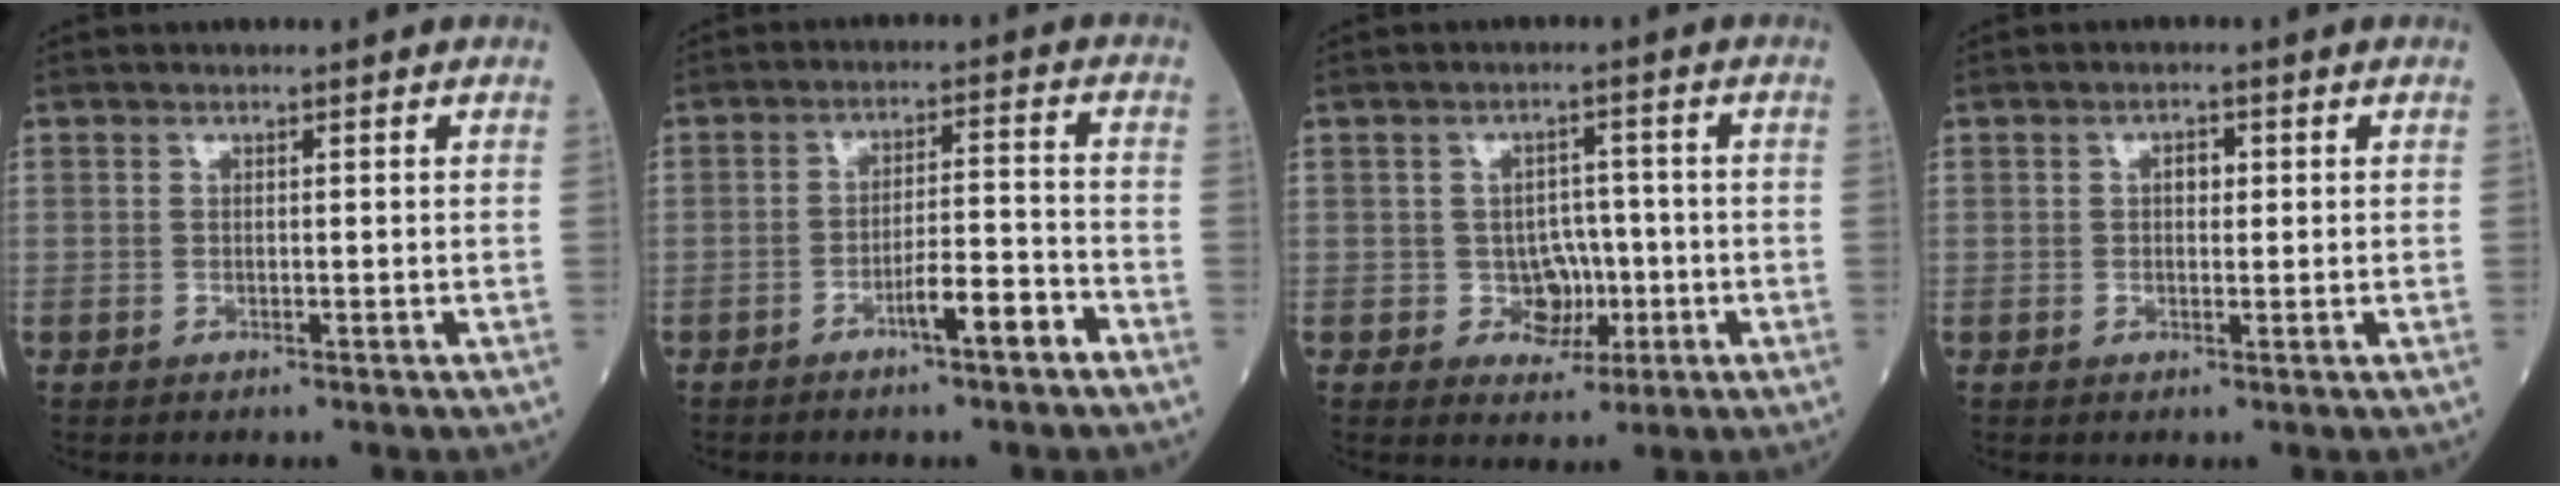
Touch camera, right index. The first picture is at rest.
{"total": 5.7, "force": [-3.5, 0.5, 4.5], "torque": [-0.068, 0.008, -0.058]}
{"total": 4.4, "force": [-1.1, 3.8, 1.9], "torque": [-0.018, 0.010, -0.012]}
{"total": 1.7, "force": [0.3, 1.0, 1.4], "torque": [-0.021, 0.006, 0.003]}